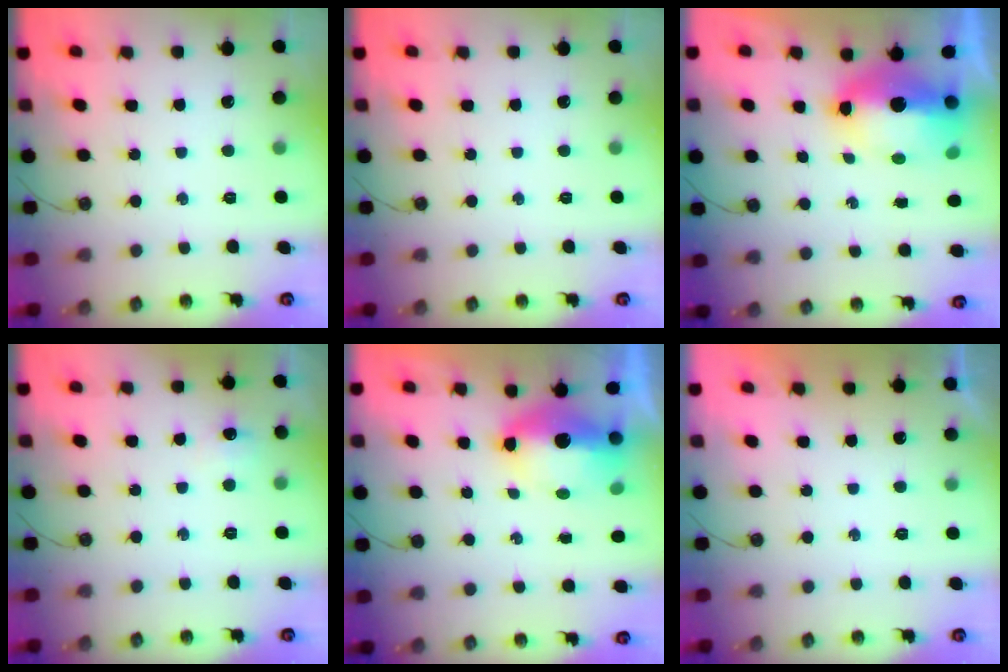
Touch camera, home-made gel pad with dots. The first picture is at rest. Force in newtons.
{"total": 0.0}
{"total": 12.3, "press": 12.1, "slide": 1.9}
{"total": 5.4, "press": 5.3, "slide": 0.7}
{"total": 8.9, "press": 8.9, "slide": 0.8}
{"total": 0.0}